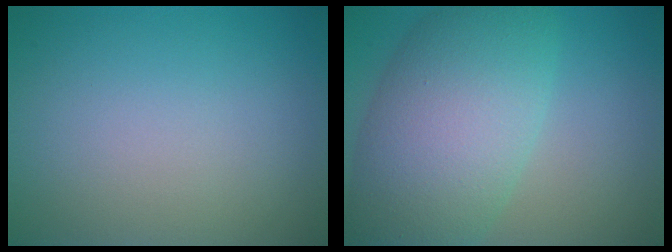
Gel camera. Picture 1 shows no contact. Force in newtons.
{"total": 10.0, "press": 10.0, "slide": 0.3}